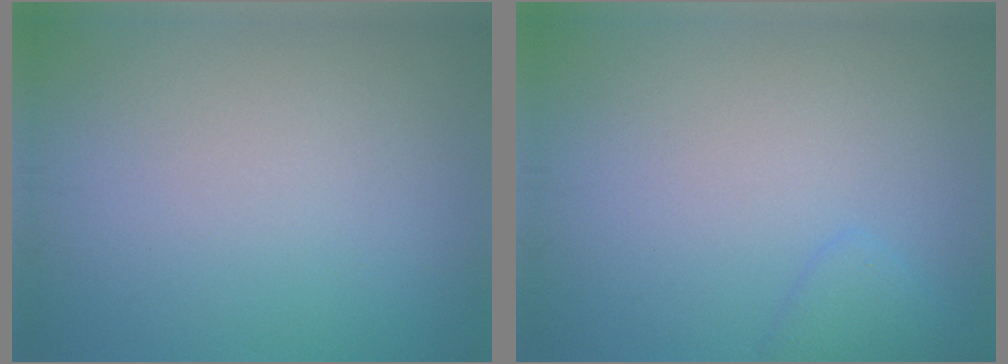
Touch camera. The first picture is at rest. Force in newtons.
{"total": 1.5, "press": 1.5, "slide": 0.1}